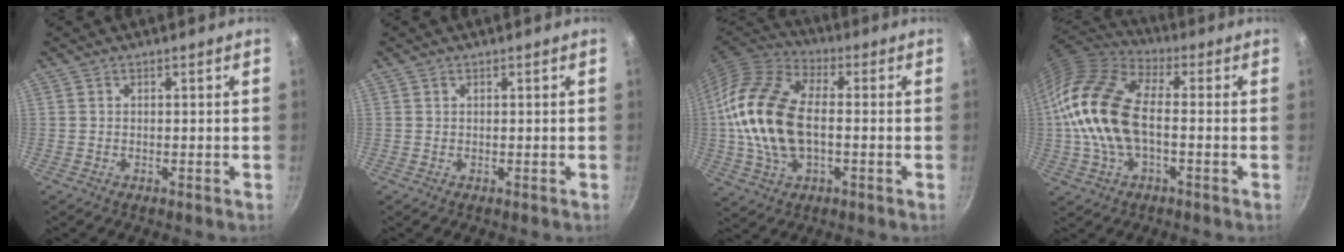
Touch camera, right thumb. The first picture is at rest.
{"total": 0.0}
{"total": 18.2, "force": [-0.7, 10.7, 14.8], "torque": [-0.282, 0.029, -0.025]}
{"total": 17.6, "force": [-0.8, 9.7, 14.7], "torque": [-0.274, 0.031, -0.027]}